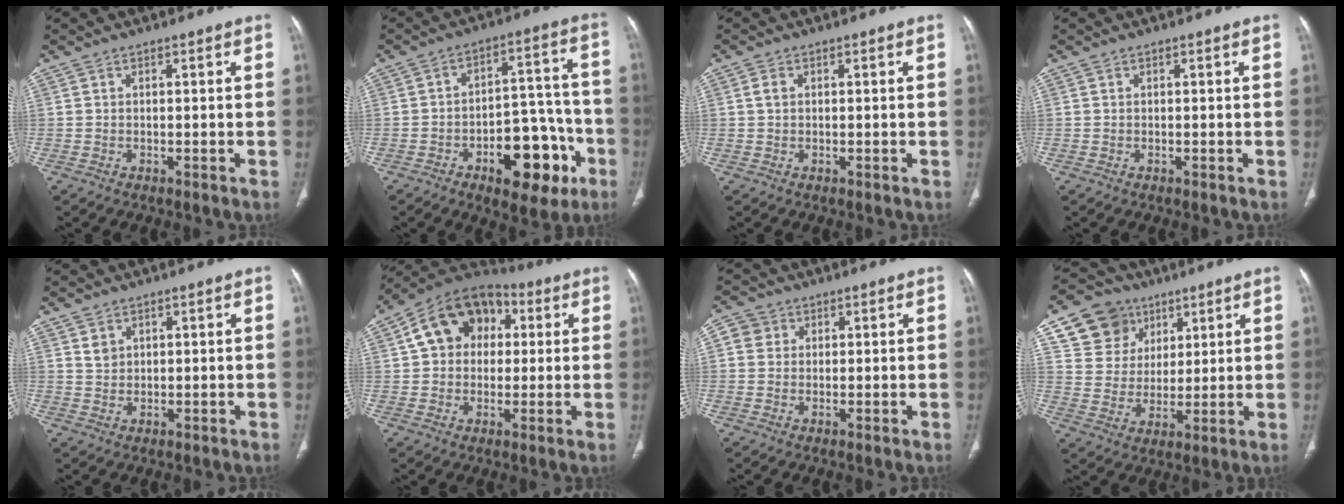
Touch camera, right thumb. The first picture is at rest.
{"total": 16.3, "force": [-7.2, 8.4, 12.0], "torque": [-0.121, 0.058, -0.092]}
{"total": 1.5, "force": [0.4, 1.0, 1.1], "torque": [-0.019, 0.002, 0.008]}
{"total": 0.0}
{"total": 2.0, "force": [1.1, 1.5, 0.8], "torque": [-0.003, -0.008, 0.024]}
{"total": 14.2, "force": [3.0, 10.9, 8.6], "torque": [-0.111, 0.025, 0.040]}
{"total": 3.3, "force": [0.8, 3.1, 0.8], "torque": [0.002, 0.002, 0.011]}
{"total": 12.3, "force": [6.3, 10.0, 3.2], "torque": [-0.028, -0.018, 0.122]}